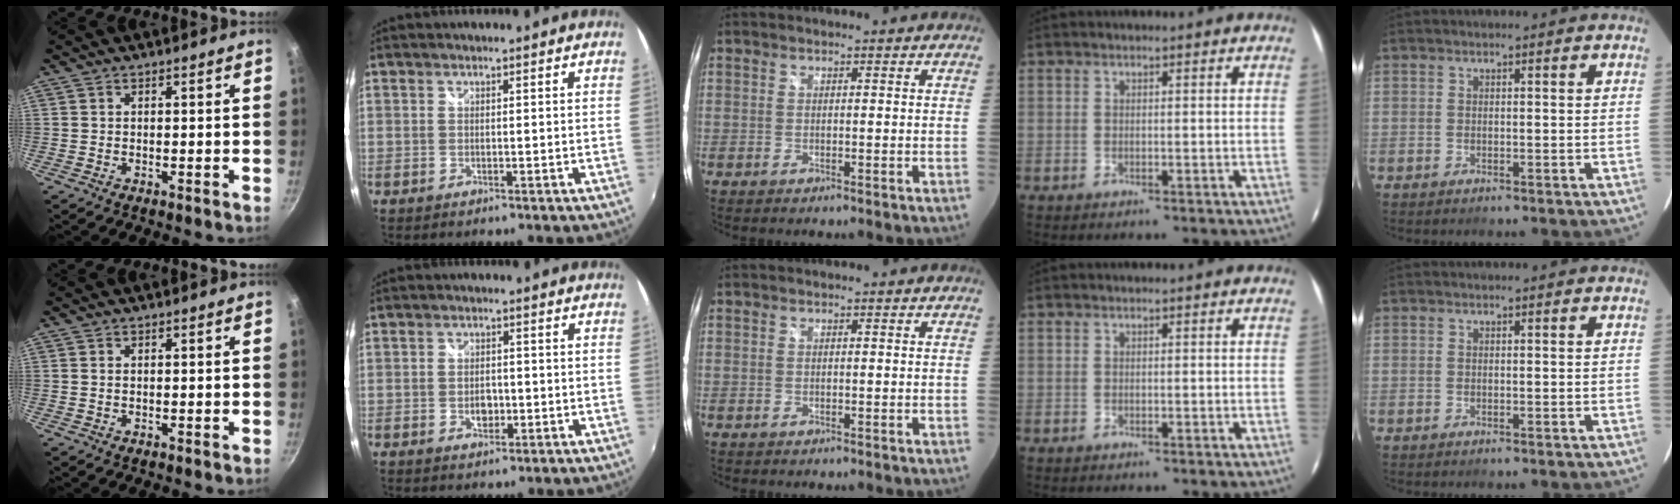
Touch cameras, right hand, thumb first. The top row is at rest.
{"thumb": {"total": 0.6, "force": [0.2, 0.3, 0.4], "torque": [-0.009, 0.000, 0.003]}, "index": {"total": 3.0, "force": [-0.8, 2.1, 2.0], "torque": [-0.032, 0.001, -0.012]}}